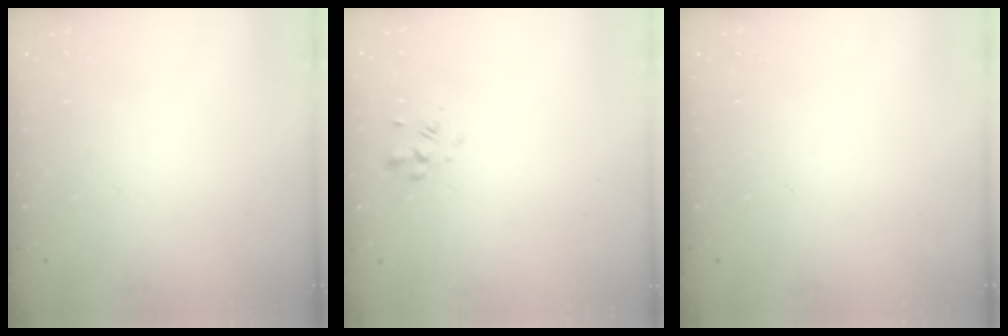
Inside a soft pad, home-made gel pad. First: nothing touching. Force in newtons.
{"total": 0.9, "press": 0.7, "slide": 0.6}
{"total": 0.0}